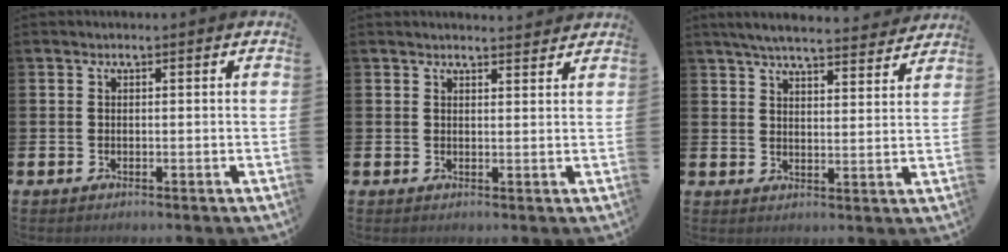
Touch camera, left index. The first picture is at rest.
{"total": 2.0, "force": [2.0, 0.2, 0.0], "torque": [0.006, -0.013, 0.035]}
{"total": 5.7, "force": [5.5, 0.6, 1.5], "torque": [-0.036, -0.035, 0.095]}